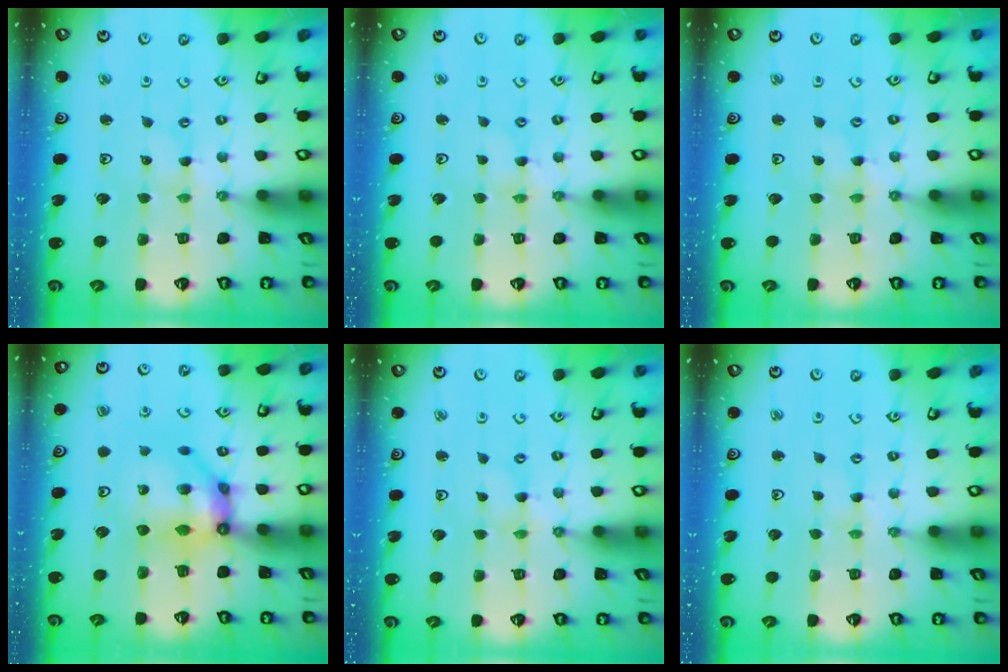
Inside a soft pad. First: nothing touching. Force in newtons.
{"total": 2.3, "press": 2.3, "slide": 0.3}
{"total": 0.8, "press": 0.7, "slide": 0.3}
{"total": 11.6, "press": 11.6, "slide": 0.7}
{"total": 0.0}
{"total": 0.7, "press": 0.7, "slide": 0.2}